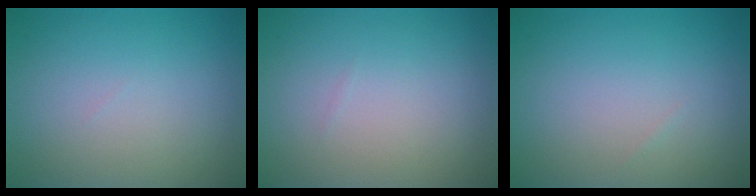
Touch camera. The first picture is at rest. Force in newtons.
{"total": 0.0}
{"total": 0.0}